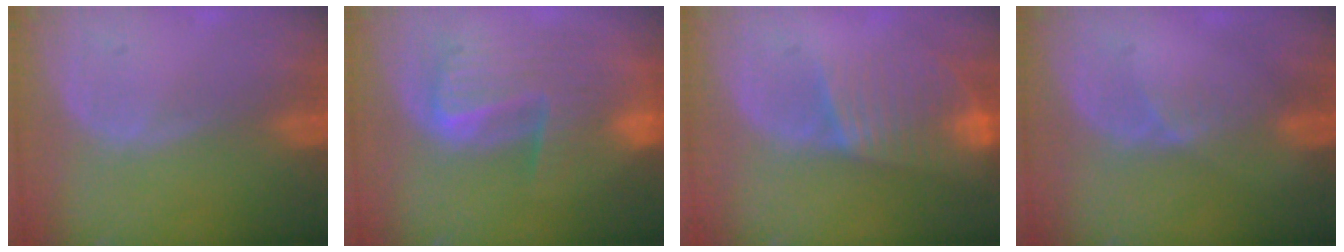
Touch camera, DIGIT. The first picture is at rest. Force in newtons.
{"total": 9.8, "press": 8.5, "slide": 4.9}
{"total": 8.1, "press": 7.0, "slide": 4.2}
{"total": 2.0, "press": 1.6, "slide": 1.3}